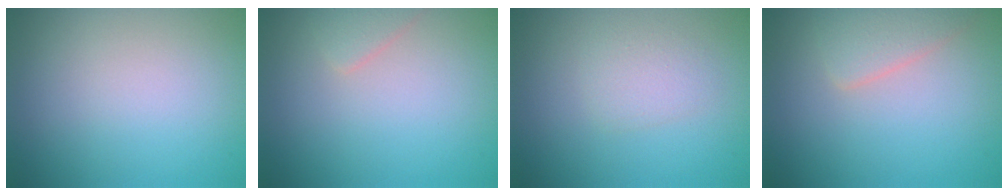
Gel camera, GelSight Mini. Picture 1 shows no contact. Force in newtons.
{"total": 1.3, "press": 1.3, "slide": 0.1}
{"total": 1.6, "press": 1.6, "slide": 0.1}
{"total": 2.7, "press": 2.7, "slide": 0.1}